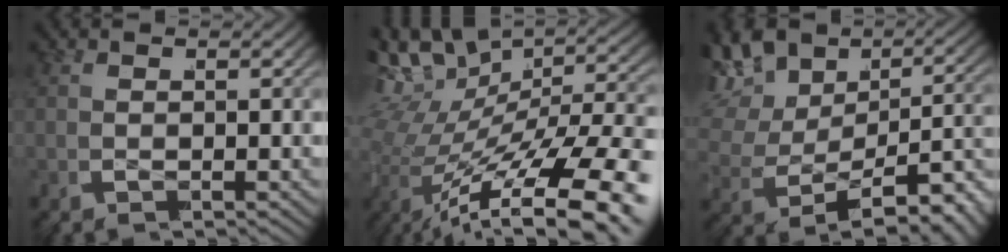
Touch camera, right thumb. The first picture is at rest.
{"total": 11.8, "force": [-0.8, 7.6, 9.0], "torque": [-0.182, -0.018, -0.005]}
{"total": 10.4, "force": [-0.5, 7.6, 7.1], "torque": [-0.146, -0.016, -0.001]}